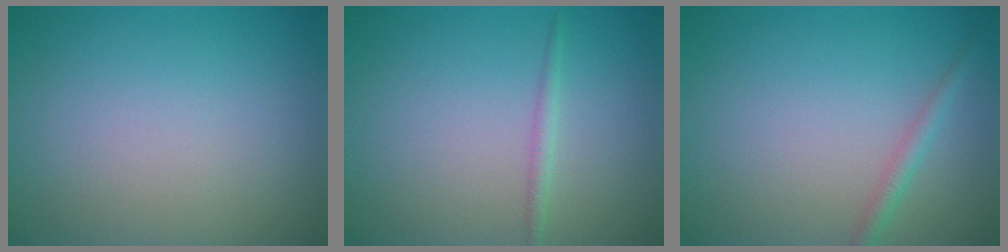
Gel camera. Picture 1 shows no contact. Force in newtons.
{"total": 1.0, "press": 1.0, "slide": 0.1}
{"total": 1.4, "press": 1.4, "slide": 0.0}